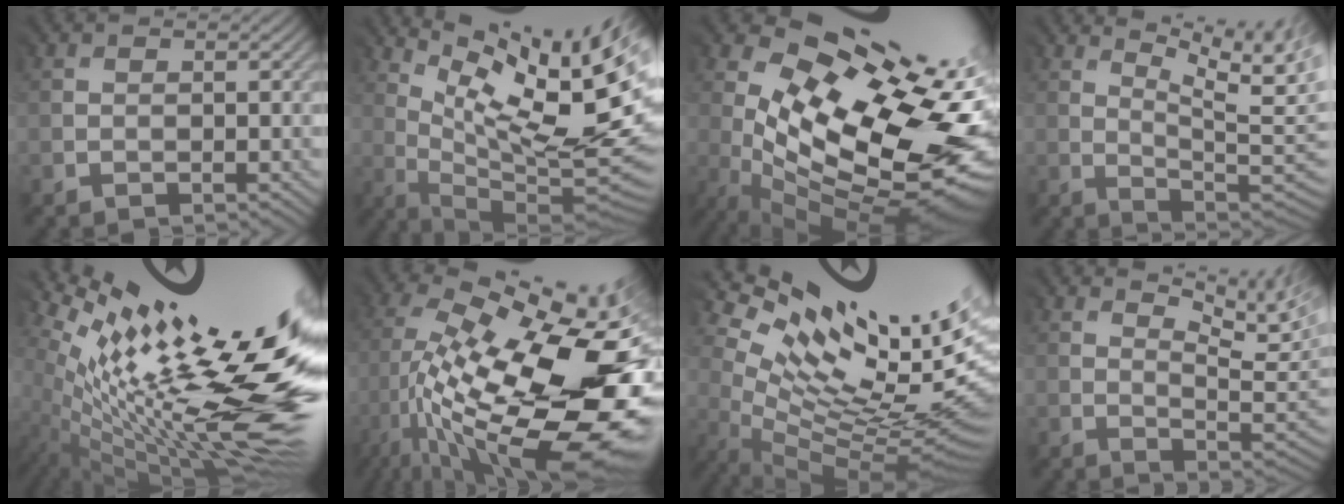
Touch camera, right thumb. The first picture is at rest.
{"total": 13.6, "force": [5.9, 2.5, 12.0], "torque": [-0.200, -0.015, 0.128]}
{"total": 16.0, "force": [1.0, 6.7, 14.5], "torque": [-0.223, -0.011, 0.047]}
{"total": 12.0, "force": [4.9, 3.7, 10.3], "torque": [-0.149, 0.023, 0.087]}
{"total": 18.4, "force": [2.8, 5.6, 17.3], "torque": [-0.301, -0.013, 0.062]}
{"total": 18.5, "force": [-3.5, 7.5, 16.6], "torque": [-0.285, -0.016, -0.052]}
{"total": 14.2, "force": [6.7, 4.1, 11.9], "torque": [-0.210, 0.002, 0.148]}
{"total": 11.1, "force": [4.8, 3.8, 9.3], "torque": [-0.149, 0.009, 0.084]}